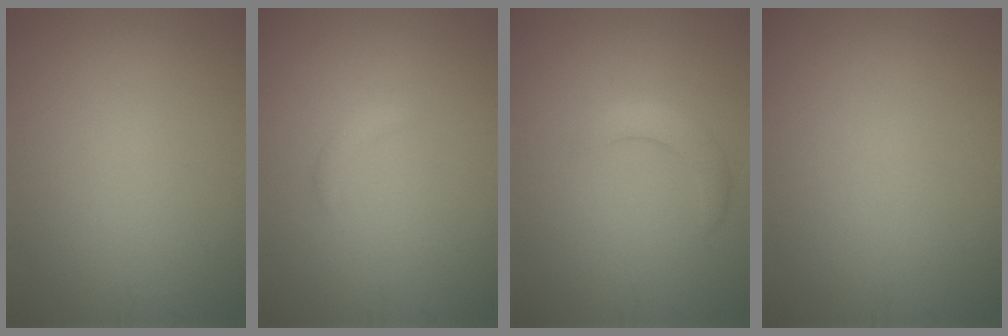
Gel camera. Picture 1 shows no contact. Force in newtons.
{"total": 1.0, "press": 1.0, "slide": 0.0}
{"total": 2.4, "press": 2.4, "slide": 0.1}
{"total": 0.0}